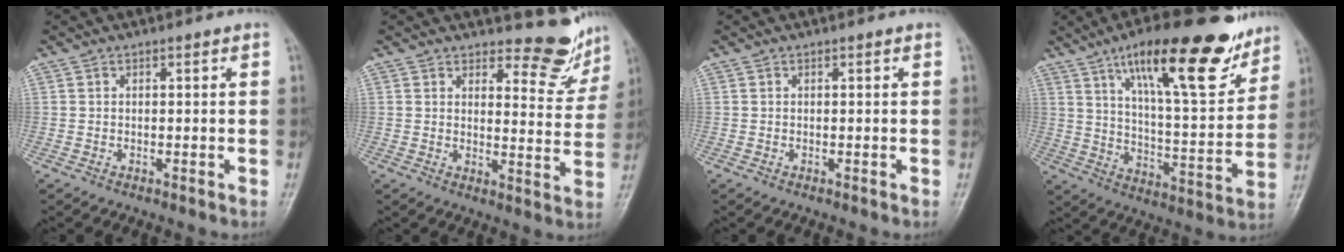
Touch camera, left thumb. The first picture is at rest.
{"total": 8.2, "force": [7.6, 2.7, 1.7], "torque": [0.007, -0.075, 0.089]}
{"total": 0.0}
{"total": 22.8, "force": [14.2, 6.5, 16.6], "torque": [-0.218, -0.057, 0.226]}